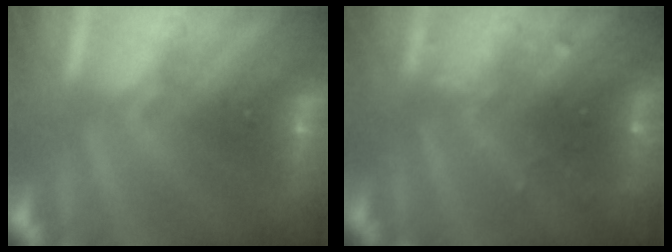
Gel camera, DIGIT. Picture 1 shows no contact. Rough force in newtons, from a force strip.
{"total": 2.9}